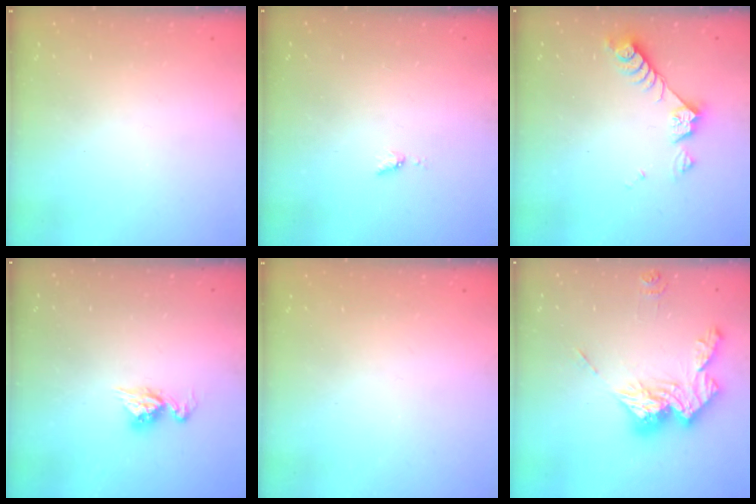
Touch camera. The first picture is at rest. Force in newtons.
{"total": 4.4, "press": 4.4, "slide": 0.6}
{"total": 8.4, "press": 8.3, "slide": 0.8}
{"total": 7.2, "press": 7.2, "slide": 0.7}
{"total": 0.0}
{"total": 17.1, "press": 17.0, "slide": 0.9}